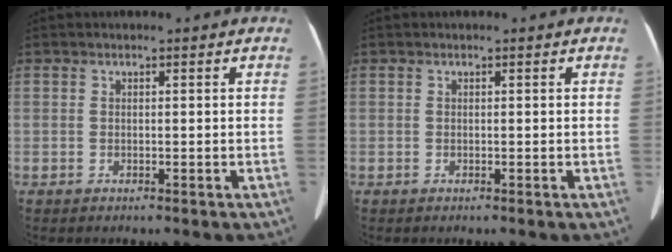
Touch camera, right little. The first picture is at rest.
{"total": 0.0}